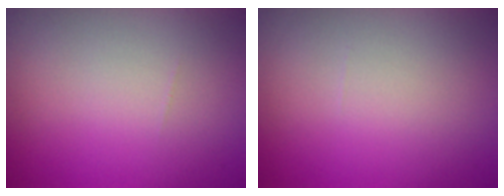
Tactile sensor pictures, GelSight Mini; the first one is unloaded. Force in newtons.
{"total": 0.0}